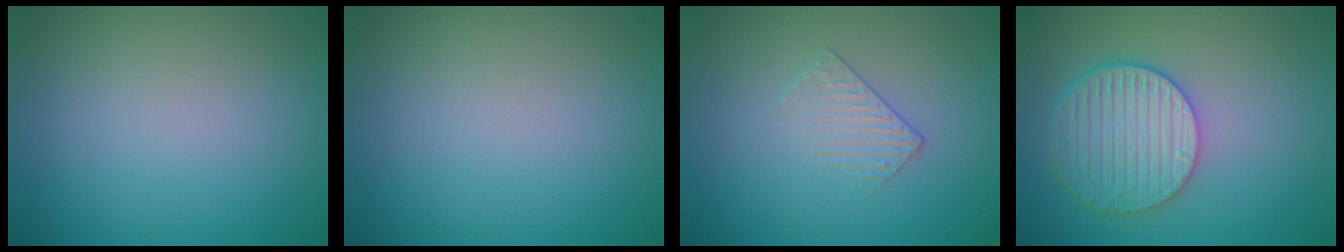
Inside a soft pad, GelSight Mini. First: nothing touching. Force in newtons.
{"total": 0.0}
{"total": 1.3, "press": 0.6, "slide": 1.1}
{"total": 5.5, "press": 4.9, "slide": 2.5}